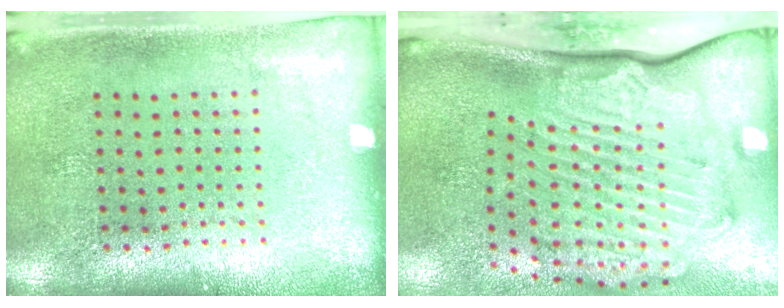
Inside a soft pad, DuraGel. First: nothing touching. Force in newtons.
{"total": 3.3, "press": 2.5, "slide": 2.2}